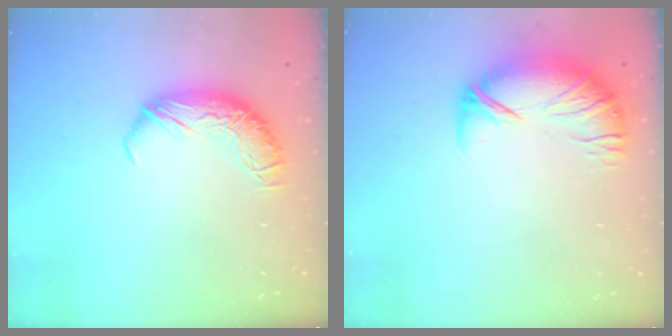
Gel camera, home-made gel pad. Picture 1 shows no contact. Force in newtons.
{"total": 3.1, "press": 2.1, "slide": 2.3}